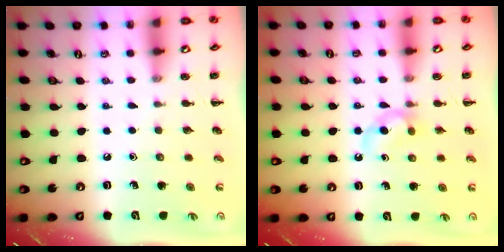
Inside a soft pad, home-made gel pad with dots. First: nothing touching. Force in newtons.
{"total": 4.0, "press": 3.6, "slide": 1.7}